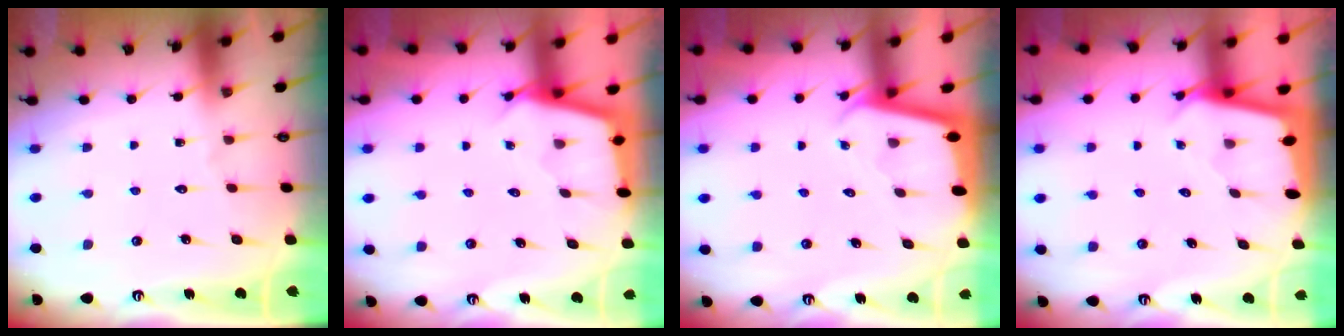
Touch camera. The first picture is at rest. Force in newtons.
{"total": 2.5, "press": 2.5, "slide": 0.2}
{"total": 1.8, "press": 1.8, "slide": 0.0}
{"total": 2.3, "press": 2.3, "slide": 0.1}